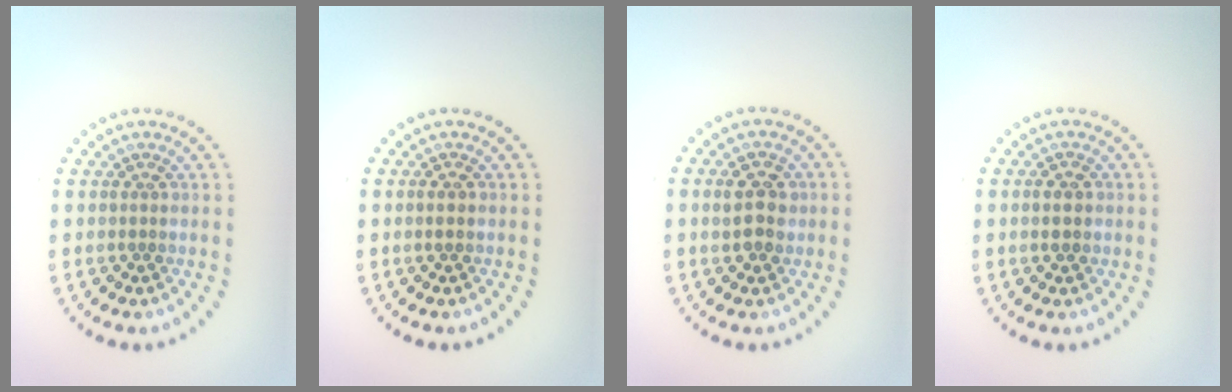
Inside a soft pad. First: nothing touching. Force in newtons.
{"total": 1.4, "press": 1.4, "slide": 0.1}
{"total": 2.8, "press": 2.8, "slide": 0.3}
{"total": 2.1, "press": 2.1, "slide": 0.2}